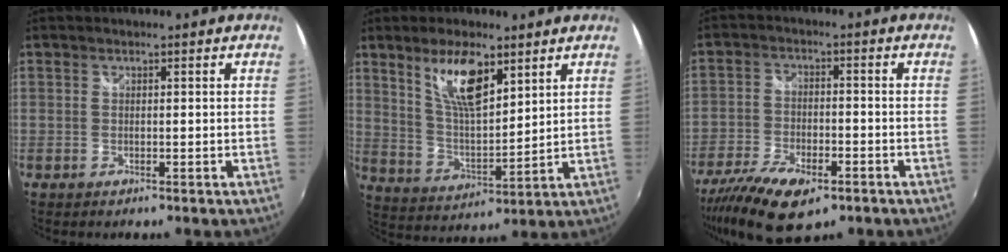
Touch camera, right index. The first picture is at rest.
{"total": 11.3, "force": [6.6, 3.7, 8.4], "torque": [-0.151, 0.001, 0.132]}
{"total": 13.8, "force": [-8.6, 5.7, 9.0], "torque": [-0.203, -0.040, -0.154]}